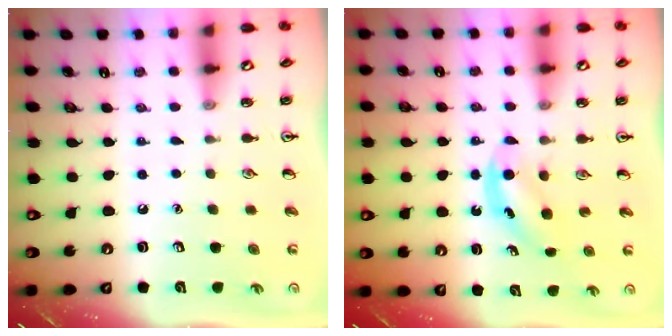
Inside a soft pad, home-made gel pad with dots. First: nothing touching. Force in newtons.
{"total": 4.1, "press": 4.1, "slide": 0.6}